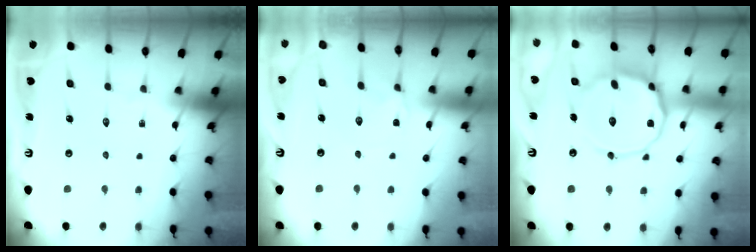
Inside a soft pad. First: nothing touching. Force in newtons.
{"total": 1.1, "press": 1.0, "slide": 0.3}
{"total": 17.1, "press": 17.1, "slide": 1.2}